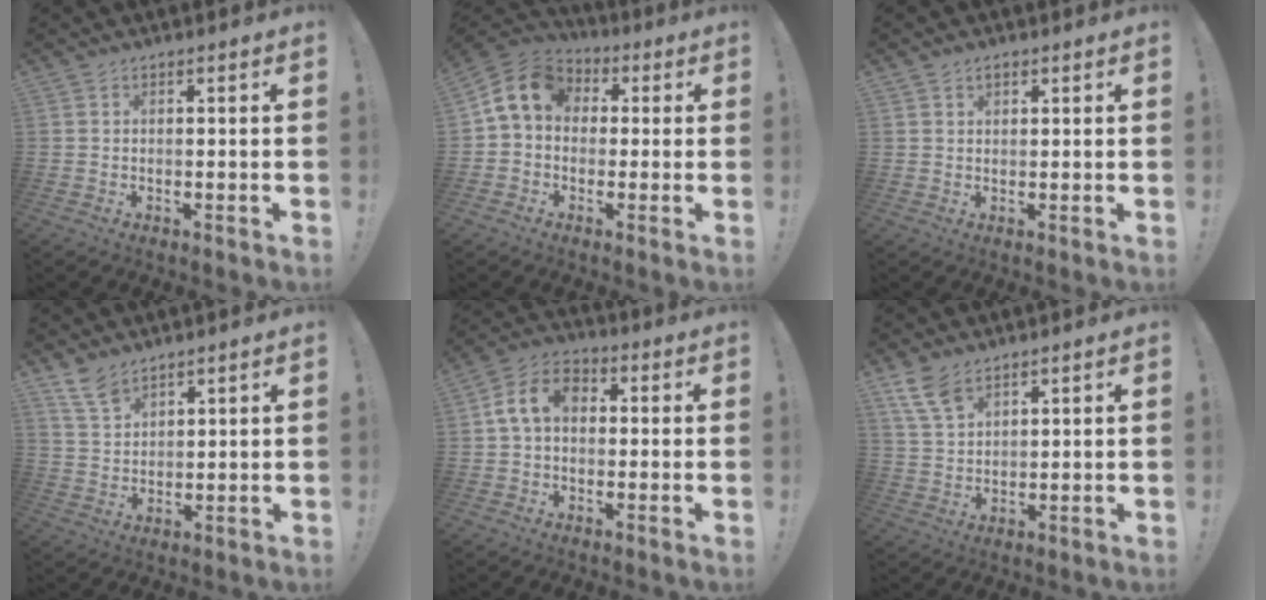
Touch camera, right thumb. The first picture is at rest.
{"total": 10.1, "force": [1.9, 8.1, 5.8], "torque": [-0.109, 0.016, 0.044]}
{"total": 1.6, "force": [1.1, 1.0, 0.6], "torque": [-0.007, 0.000, 0.020]}
{"total": 7.2, "force": [5.8, 3.2, 2.7], "torque": [-0.049, -0.038, 0.112]}
{"total": 9.8, "force": [1.4, 6.8, 6.9], "torque": [-0.129, 0.015, 0.028]}
{"total": 7.5, "force": [5.4, 3.5, 3.9], "torque": [-0.074, -0.025, 0.105]}